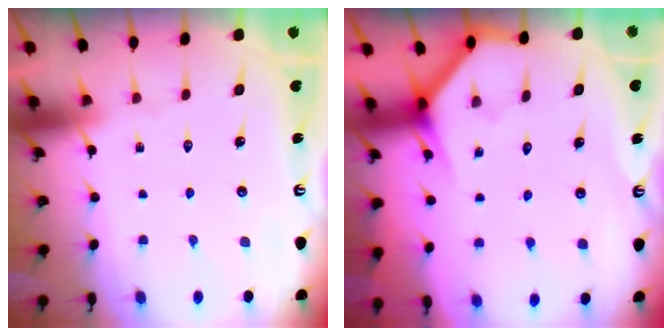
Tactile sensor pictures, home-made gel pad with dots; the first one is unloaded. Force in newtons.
{"total": 3.7, "press": 3.7, "slide": 0.4}